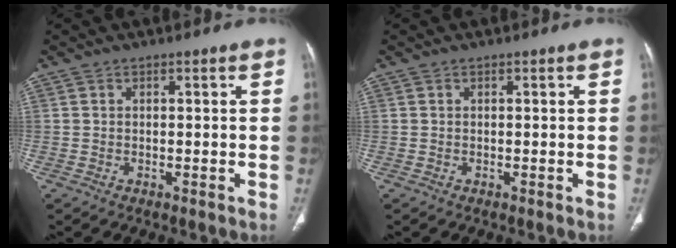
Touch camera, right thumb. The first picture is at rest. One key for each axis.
{"total": 0.0}